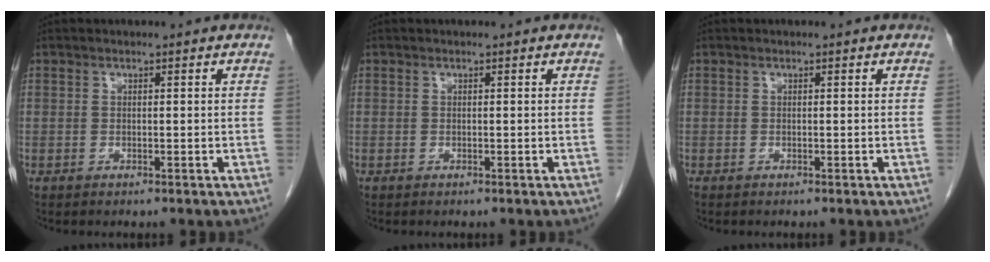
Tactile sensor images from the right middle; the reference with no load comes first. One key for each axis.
{"total": 0.0}
{"total": 0.0}